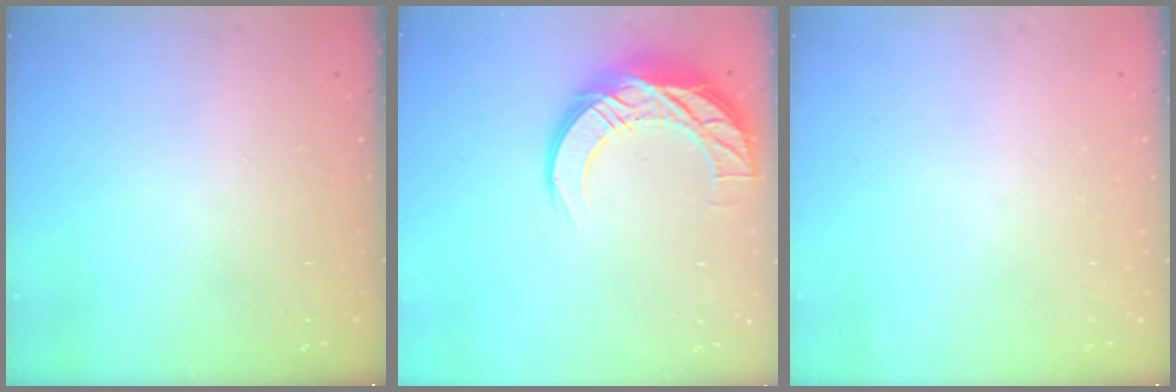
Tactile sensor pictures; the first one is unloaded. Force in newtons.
{"total": 13.7, "press": 13.7, "slide": 0.9}
{"total": 0.0}